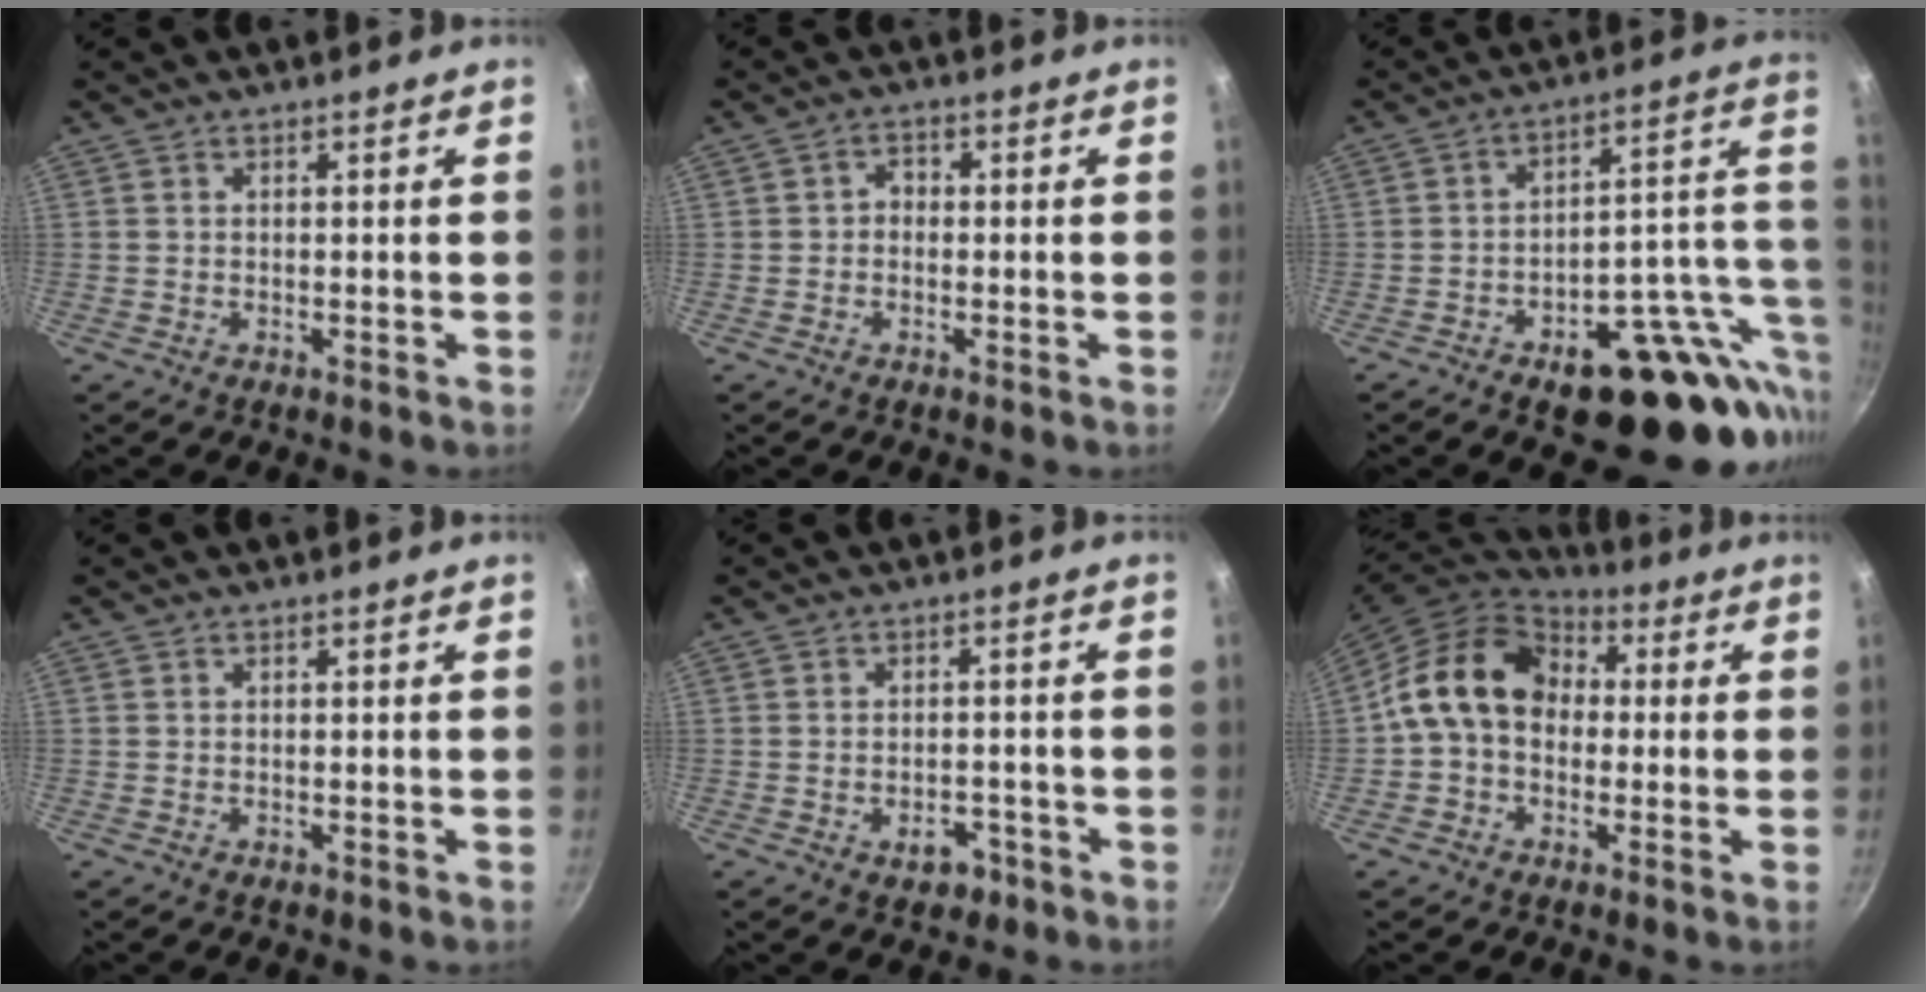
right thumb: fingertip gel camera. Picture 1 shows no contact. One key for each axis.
{"total": 2.3, "fx": -0.4, "fy": 1.9, "fz": 1.2, "tx": -0.009, "ty": 0.010, "tz": -0.010}
{"total": 23.7, "fx": -7.1, "fy": 11.8, "fz": 19.3, "tx": -0.203, "ty": 0.030, "tz": -0.087}
{"total": 0.0}
{"total": 3.9, "fx": -2.0, "fy": 2.5, "fz": 2.2, "tx": -0.018, "ty": 0.017, "tz": -0.023}
{"total": 14.7, "fx": 1.1, "fy": 11.4, "fz": 9.2, "tx": -0.130, "ty": 0.035, "tz": 0.001}